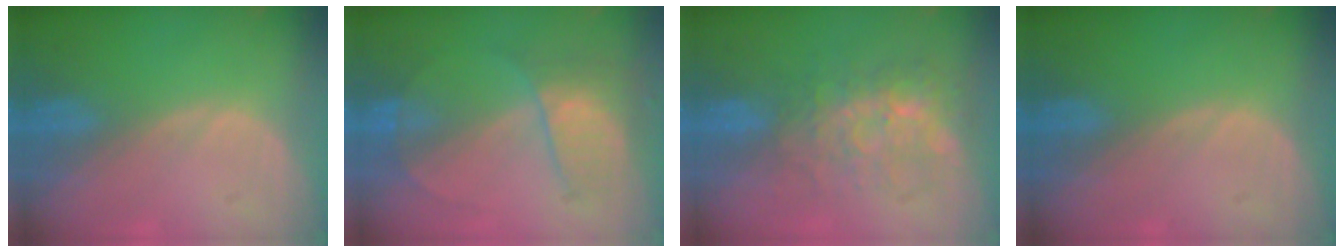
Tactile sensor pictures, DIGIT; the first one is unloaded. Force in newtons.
{"total": 7.3, "press": 6.2, "slide": 3.8}
{"total": 9.0, "press": 7.6, "slide": 4.8}
{"total": 0.0}